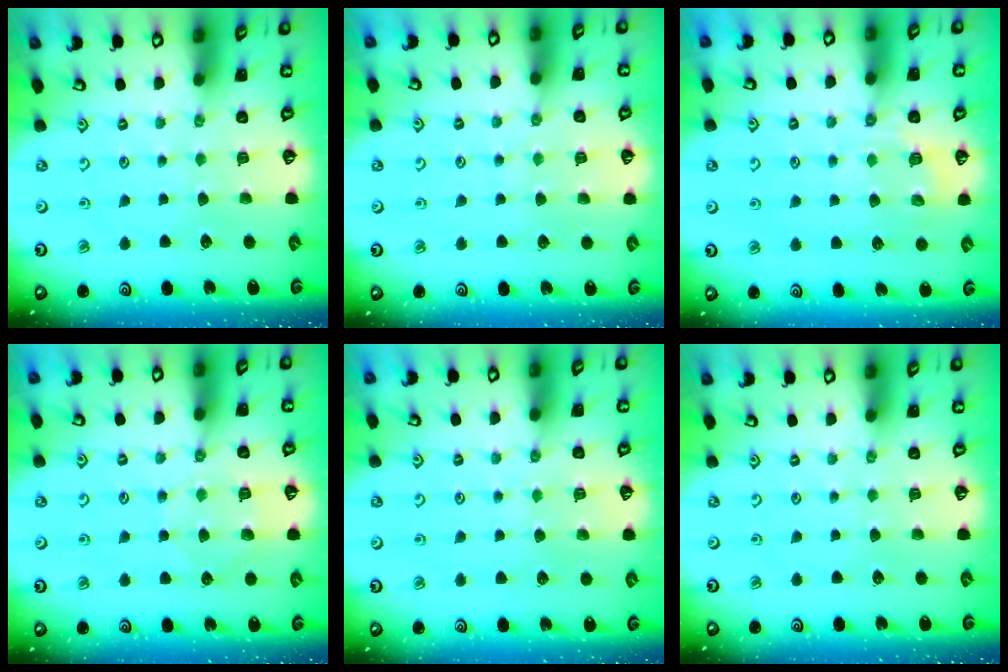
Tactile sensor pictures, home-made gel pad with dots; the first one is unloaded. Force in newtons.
{"total": 4.5, "press": 4.4, "slide": 0.4}
{"total": 7.7, "press": 7.6, "slide": 1.0}
{"total": 7.2, "press": 7.2, "slide": 1.0}
{"total": 4.7, "press": 4.6, "slide": 0.4}
{"total": 0.0}